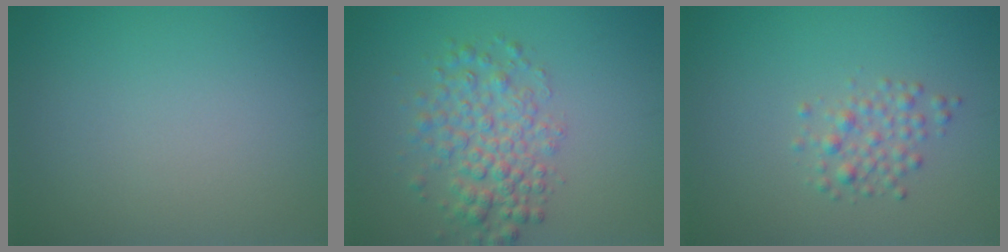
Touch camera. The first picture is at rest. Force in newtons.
{"total": 4.3, "press": 4.3, "slide": 0.1}
{"total": 1.9, "press": 1.9, "slide": 0.1}